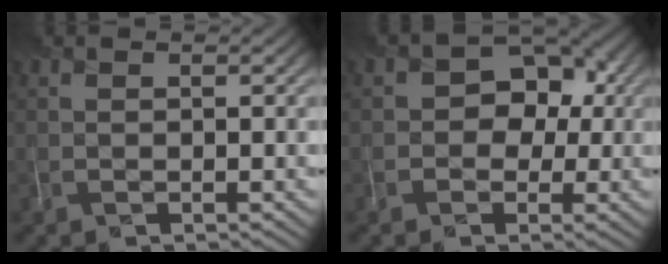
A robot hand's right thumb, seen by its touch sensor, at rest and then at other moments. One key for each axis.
{"total": 6.1, "fx": -0.3, "fy": 5.2, "fz": 3.2, "tx": -0.019, "ty": 0.009, "tz": -0.021}